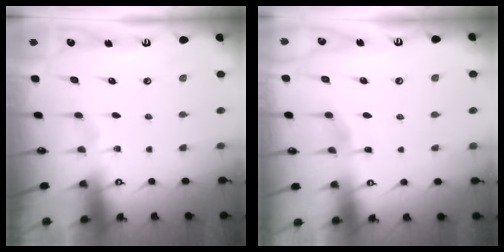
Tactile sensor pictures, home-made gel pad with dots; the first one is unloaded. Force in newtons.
{"total": 2.6, "press": 2.5, "slide": 0.4}